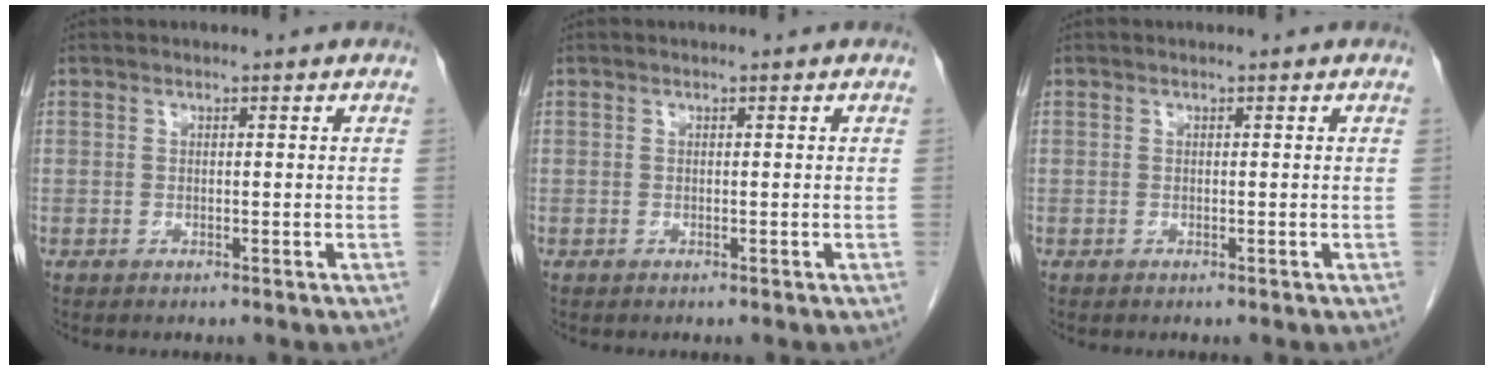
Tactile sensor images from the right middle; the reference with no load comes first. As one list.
[{"total": 0.0}, {"total": 0.0}]